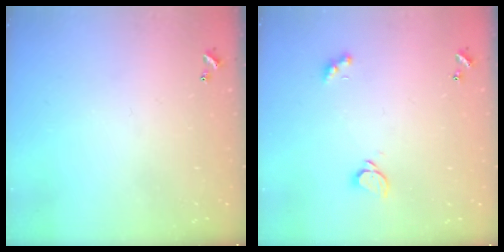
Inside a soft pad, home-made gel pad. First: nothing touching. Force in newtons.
{"total": 1.9, "press": 1.8, "slide": 0.5}